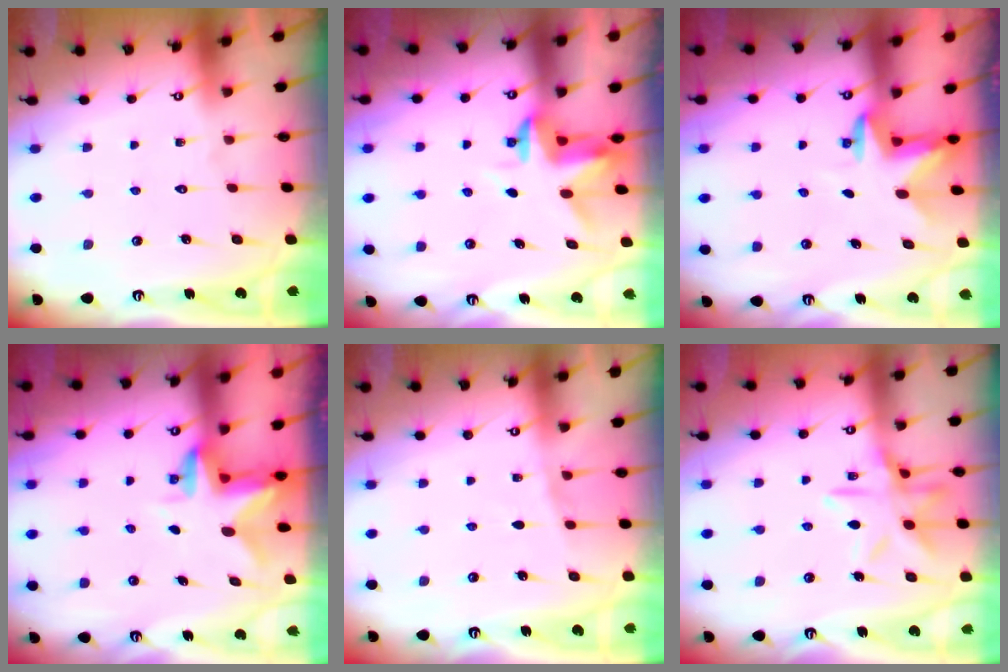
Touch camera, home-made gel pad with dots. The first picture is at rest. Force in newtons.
{"total": 3.2, "press": 3.2, "slide": 0.4}
{"total": 3.1, "press": 3.0, "slide": 0.8}
{"total": 2.7, "press": 2.7, "slide": 0.2}
{"total": 4.2, "press": 4.2, "slide": 0.4}
{"total": 12.1, "press": 12.0, "slide": 0.9}